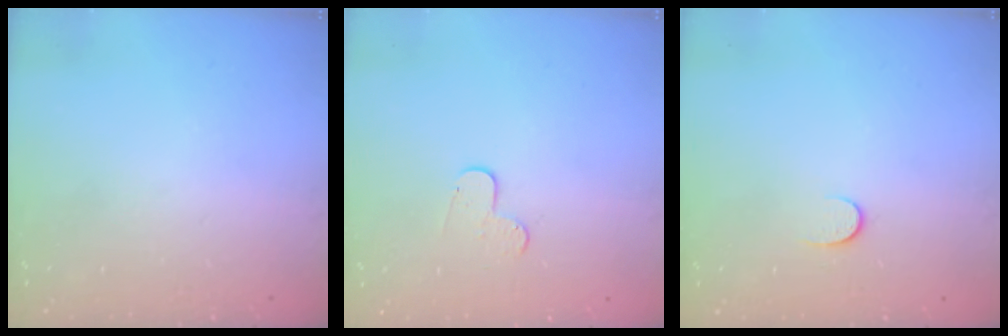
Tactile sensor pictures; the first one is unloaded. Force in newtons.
{"total": 4.5, "press": 4.5, "slide": 0.4}
{"total": 4.4, "press": 4.3, "slide": 0.7}